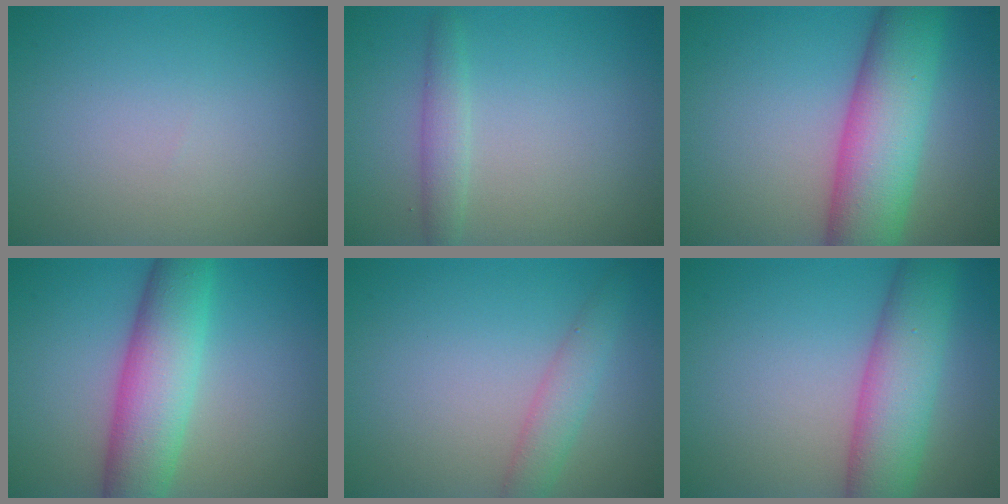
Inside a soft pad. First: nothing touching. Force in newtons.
{"total": 1.9, "press": 1.8, "slide": 0.1}
{"total": 9.9, "press": 9.8, "slide": 0.4}
{"total": 7.8, "press": 7.8, "slide": 0.2}
{"total": 2.4, "press": 2.4, "slide": 0.1}
{"total": 7.5, "press": 7.5, "slide": 0.2}